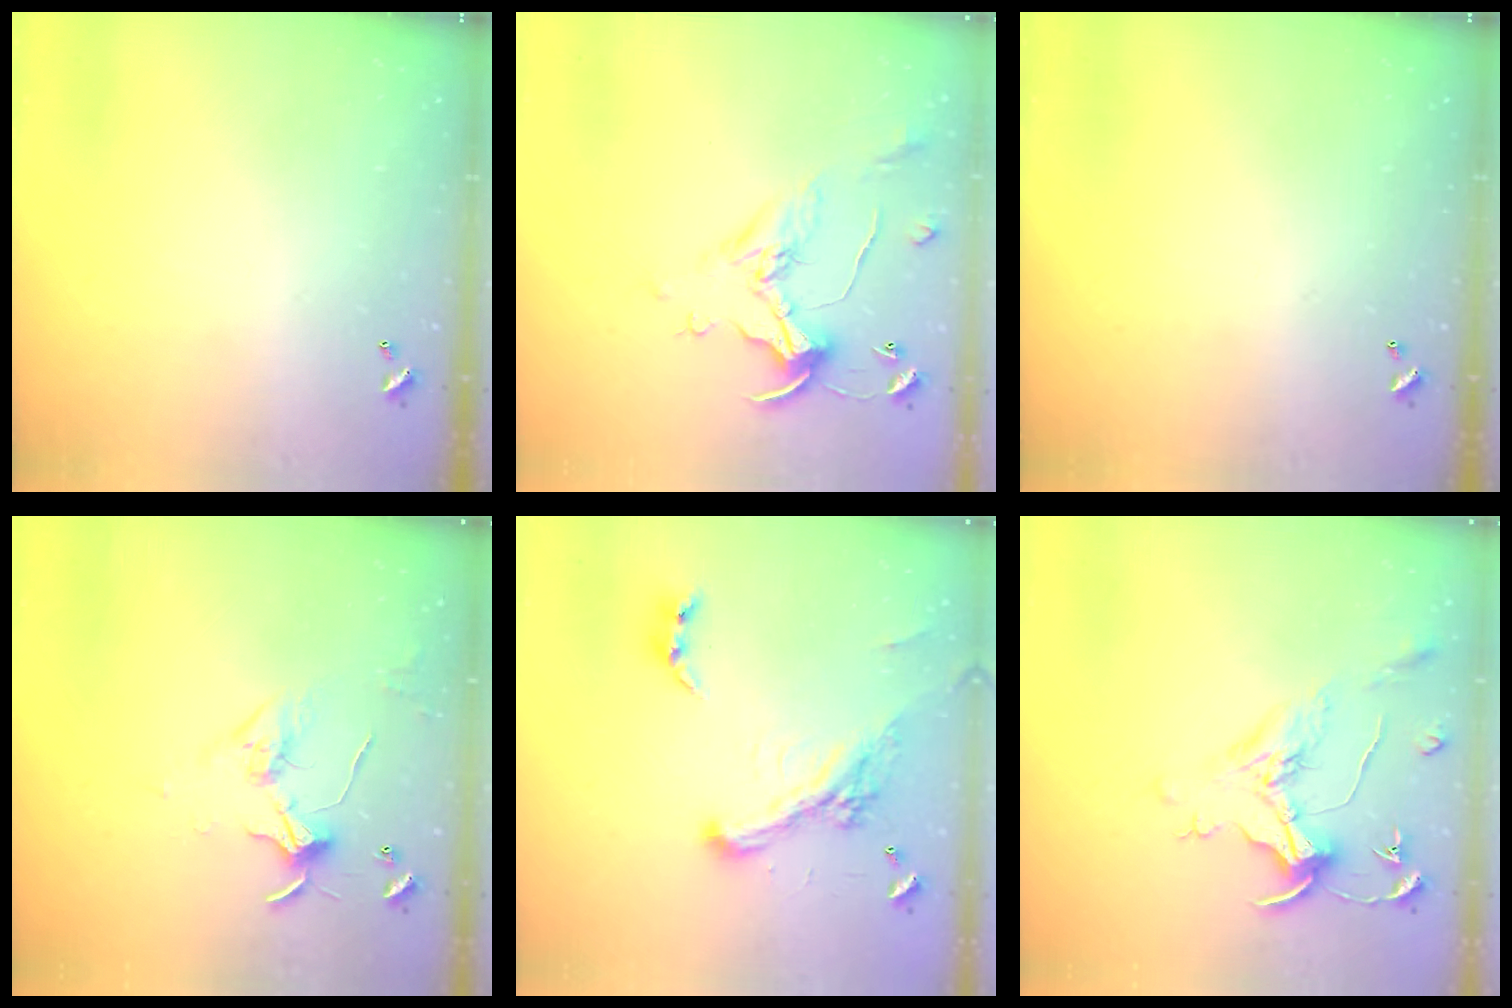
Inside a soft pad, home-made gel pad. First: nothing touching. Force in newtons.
{"total": 1.1, "press": 0.8, "slide": 0.9}
{"total": 0.0}
{"total": 4.2, "press": 4.2, "slide": 0.4}
{"total": 4.6, "press": 4.4, "slide": 1.4}
{"total": 1.6, "press": 1.4, "slide": 0.7}